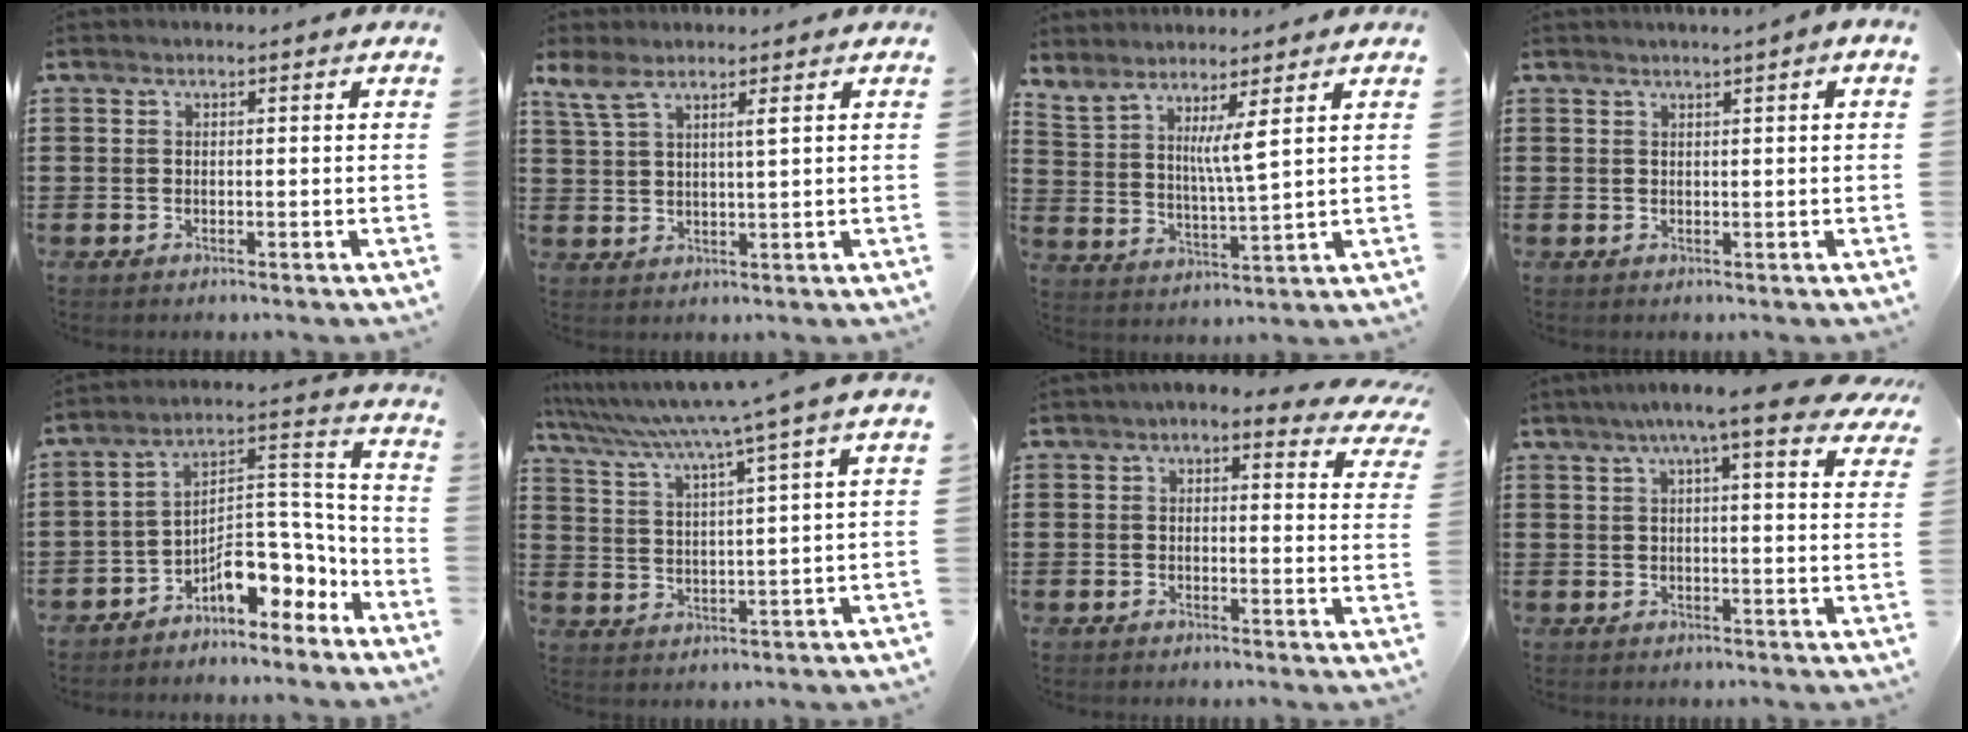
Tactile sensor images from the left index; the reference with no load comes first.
{"total": 3.8, "force": [2.5, 0.8, 2.8], "torque": [-0.065, 0.001, 0.044]}
{"total": 5.6, "force": [3.9, -0.3, 4.0], "torque": [-0.091, -0.025, 0.066]}
{"total": 1.1, "force": [0.9, -0.2, 0.5], "torque": [-0.009, -0.001, 0.018]}
{"total": 8.3, "force": [-6.1, 3.6, 4.3], "torque": [-0.068, 0.011, -0.117]}
{"total": 5.7, "force": [4.4, -1.6, 3.2], "torque": [-0.082, -0.040, 0.065]}
{"total": 3.6, "force": [2.9, 0.9, 2.0], "torque": [-0.039, -0.007, 0.049]}
{"total": 8.1, "force": [6.0, 0.6, 5.3], "torque": [-0.096, -0.014, 0.100]}